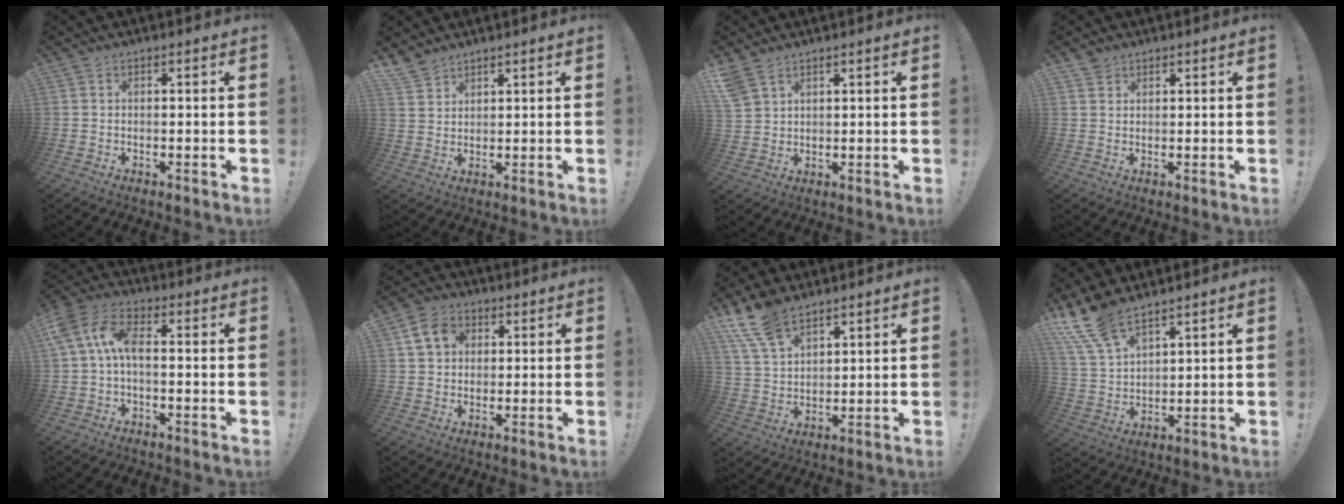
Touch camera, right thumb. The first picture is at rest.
{"total": 5.0, "force": [4.3, 2.3, 1.0], "torque": [-0.021, -0.029, 0.084]}
{"total": 5.3, "force": [4.0, 2.8, 2.2], "torque": [-0.044, -0.016, 0.080]}
{"total": 2.1, "force": [1.8, 1.1, 0.2], "torque": [0.008, -0.013, 0.032]}
{"total": 10.0, "force": [0.7, 4.9, 8.6], "torque": [-0.195, 0.002, 0.013]}
{"total": 8.5, "force": [3.1, 6.8, 4.1], "torque": [-0.076, 0.006, 0.066]}
{"total": 11.4, "force": [8.1, 5.7, 5.6], "torque": [-0.106, -0.037, 0.158]}
{"total": 11.0, "force": [8.9, 4.2, 4.9], "torque": [-0.107, -0.045, 0.172]}